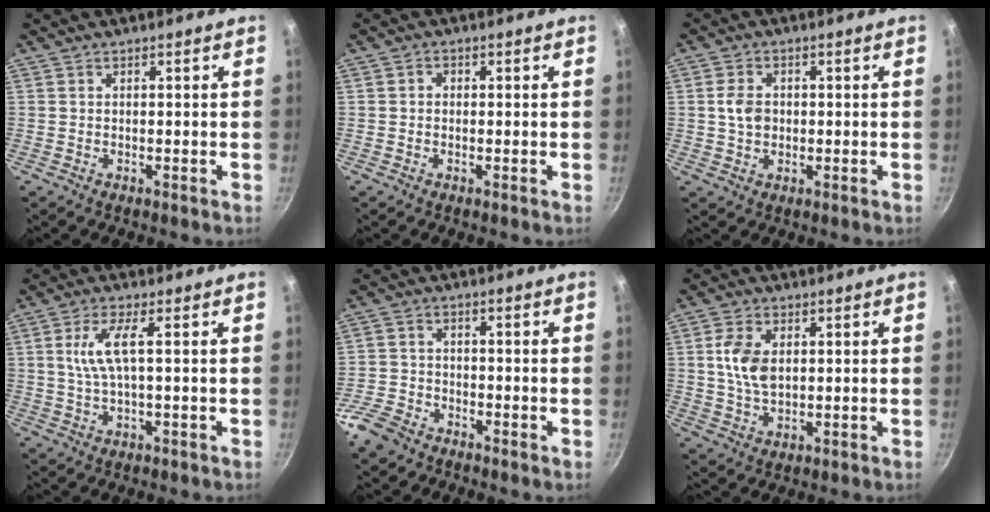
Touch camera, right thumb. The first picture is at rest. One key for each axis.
{"total": 1.0, "fx": 0.0, "fy": 0.9, "fz": 0.5, "tx": -0.008, "ty": 0.005, "tz": -0.001}
{"total": 4.4, "fx": 0.1, "fy": 3.3, "fz": 2.8, "tx": -0.044, "ty": 0.005, "tz": -0.001}
{"total": 6.4, "fx": 0.9, "fy": 1.5, "fz": 6.1, "tx": -0.137, "ty": 0.006, "tz": 0.022}
{"total": 6.1, "fx": -4.3, "fy": 3.6, "fz": 2.4, "tx": -0.041, "ty": 0.037, "tz": -0.089}
{"total": 7.3, "fx": 1.3, "fy": 4.5, "fz": 5.7, "tx": -0.101, "ty": -0.003, "tz": 0.024}